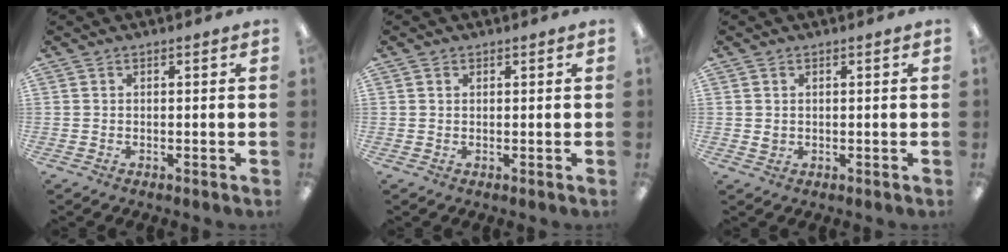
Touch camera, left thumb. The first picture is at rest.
{"total": 0.7, "force": [0.5, 0.4, 0.4], "torque": [-0.008, 0.002, 0.009]}
{"total": 1.1, "force": [0.3, 0.9, 0.5], "torque": [-0.011, 0.003, 0.006]}